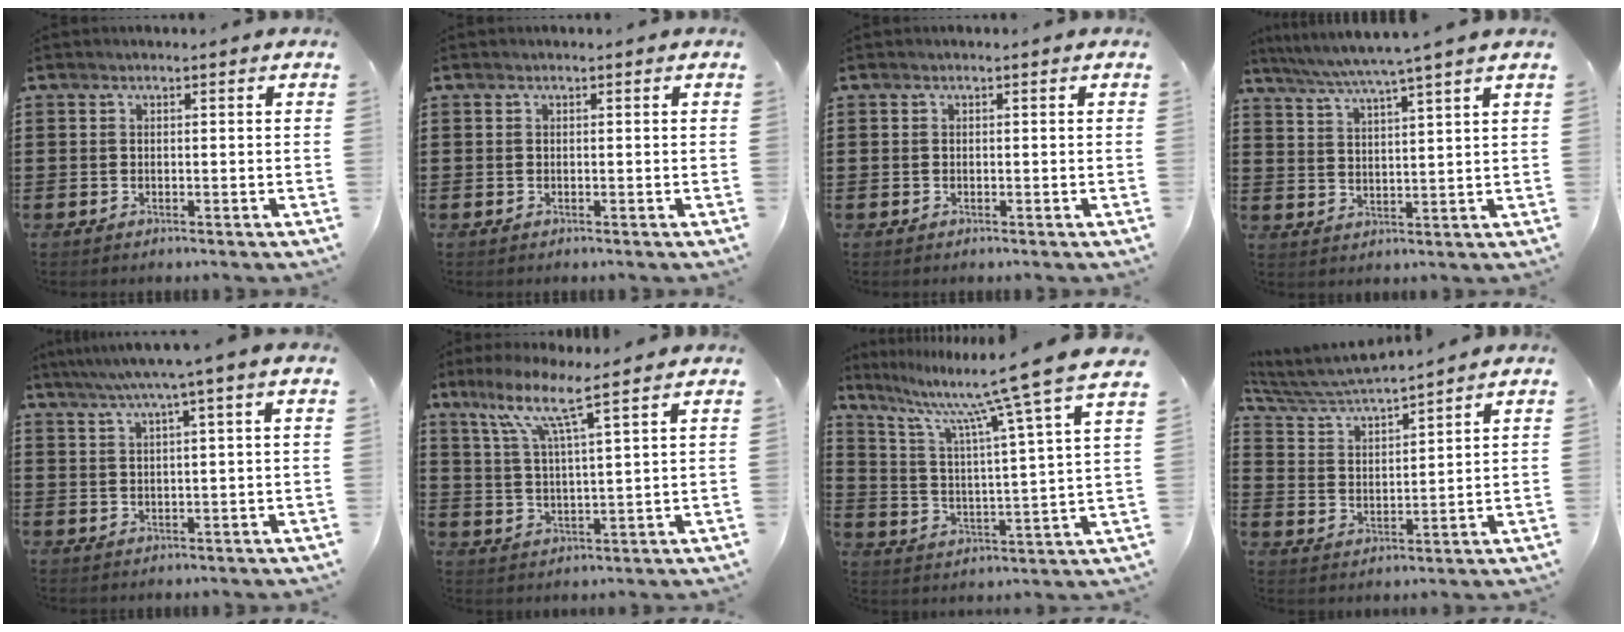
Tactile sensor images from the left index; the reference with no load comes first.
{"total": 0.0}
{"total": 0.0}
{"total": 5.3, "force": [4.6, -1.1, 2.5], "torque": [-0.064, -0.026, 0.076]}
{"total": 4.5, "force": [2.7, -0.8, 3.5], "torque": [-0.074, -0.005, 0.043]}
{"total": 8.2, "force": [5.9, -0.2, 5.7], "torque": [-0.130, -0.022, 0.099]}
{"total": 11.1, "force": [9.3, -1.2, 5.9], "torque": [-0.145, -0.066, 0.143]}
{"total": 5.4, "force": [5.2, -0.1, 1.5], "torque": [-0.054, -0.036, 0.086]}